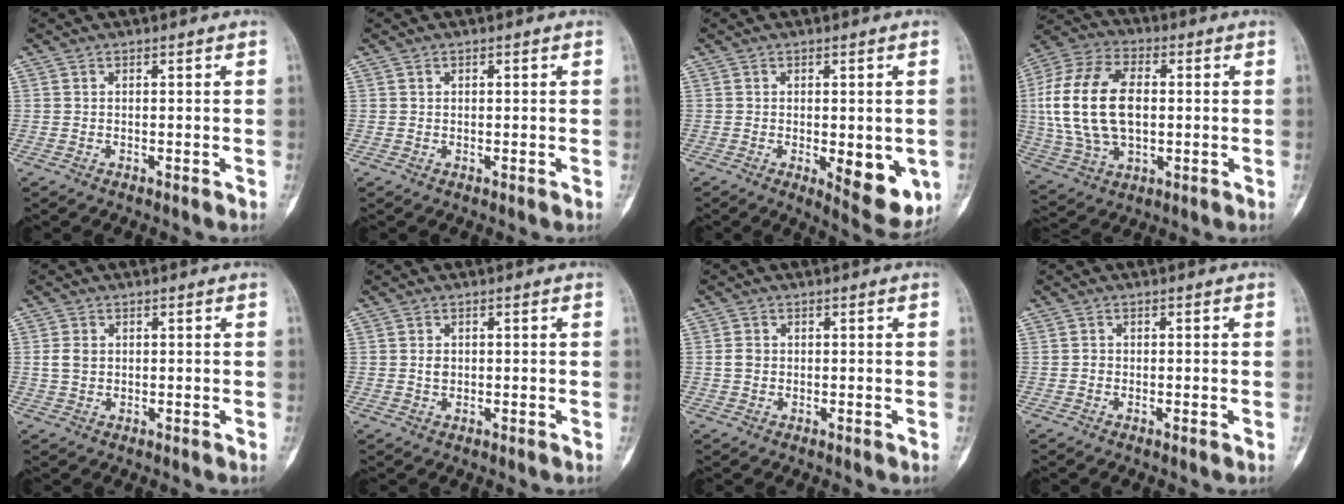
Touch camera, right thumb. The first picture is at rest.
{"total": 0.0}
{"total": 9.8, "force": [-2.1, 3.9, 8.7], "torque": [-0.090, -0.018, -0.019]}
{"total": 19.6, "force": [1.1, 12.0, 15.5], "torque": [-0.312, 0.011, 0.023]}
{"total": 2.7, "force": [0.4, 2.2, 1.6], "torque": [-0.027, 0.002, 0.010]}
{"total": 1.7, "force": [0.0, 1.3, 1.0], "torque": [-0.011, 0.003, 0.001]}
{"total": 1.8, "force": [0.0, 1.6, 1.0], "torque": [-0.016, 0.005, 0.001]}
{"total": 1.0, "force": [-0.2, 0.7, 0.6], "torque": [-0.005, 0.001, -0.006]}